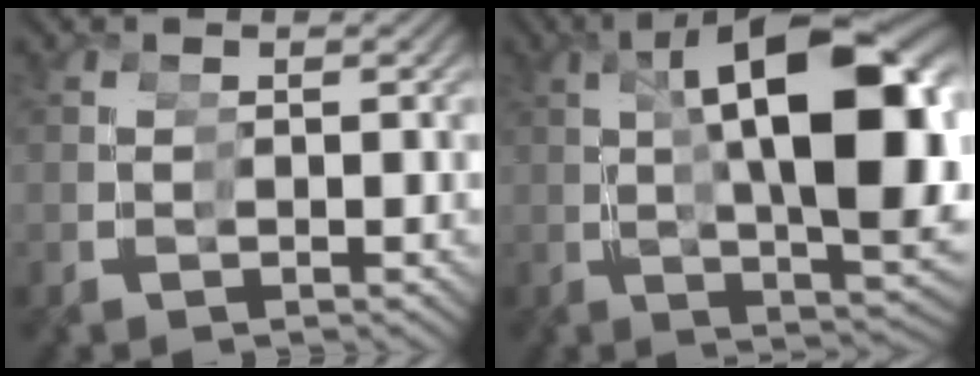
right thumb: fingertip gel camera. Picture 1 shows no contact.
{"total": 17.1, "force": [1.6, 6.5, 15.7], "torque": [-0.200, 0.014, 0.028]}